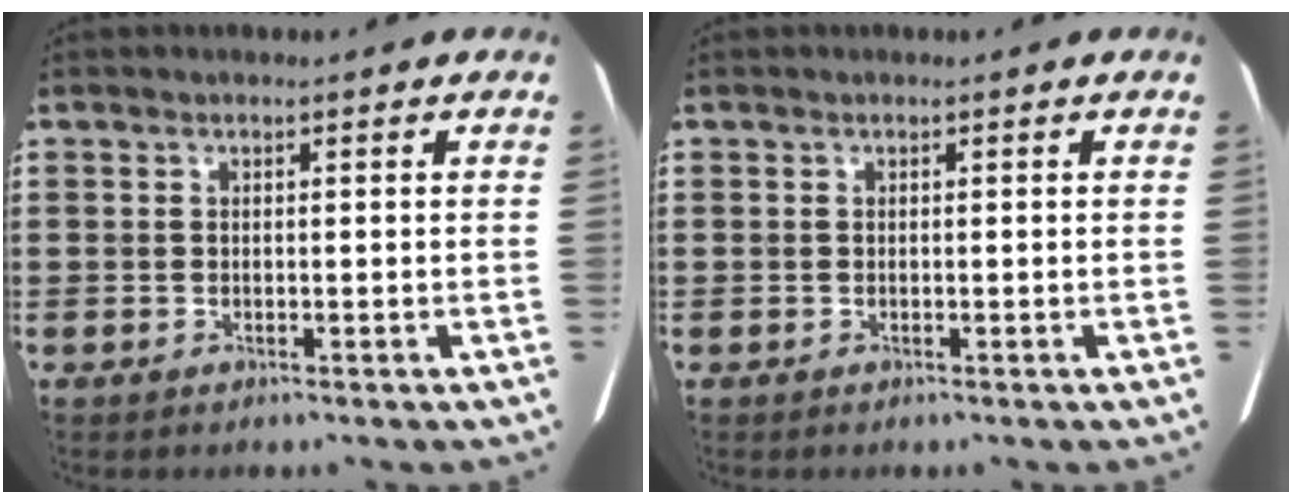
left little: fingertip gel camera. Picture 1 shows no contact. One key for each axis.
{"total": 0.0}